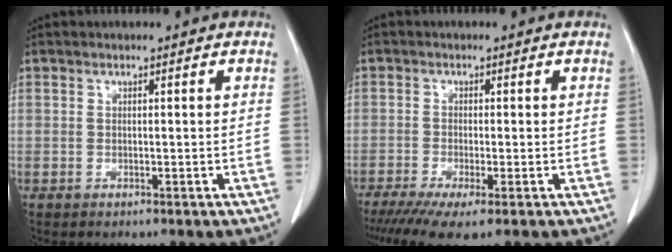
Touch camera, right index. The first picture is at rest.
{"total": 6.6, "force": [-4.5, 0.7, 4.8], "torque": [-0.075, -0.016, -0.074]}